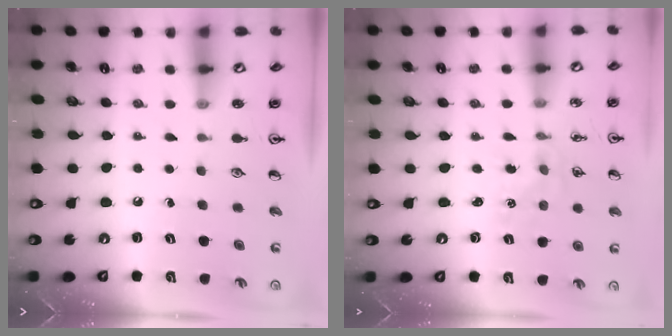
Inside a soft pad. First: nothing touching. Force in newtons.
{"total": 1.0, "press": 1.0, "slide": 0.2}